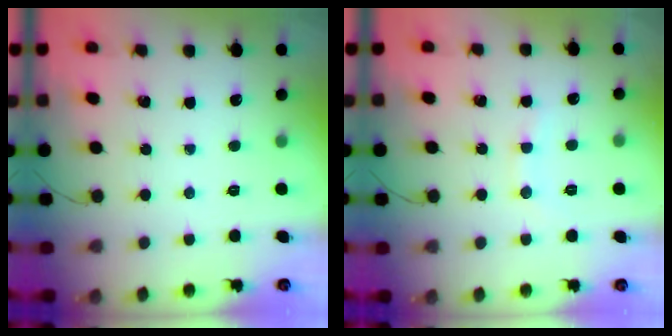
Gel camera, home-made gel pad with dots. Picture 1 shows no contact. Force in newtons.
{"total": 4.4, "press": 4.2, "slide": 1.2}